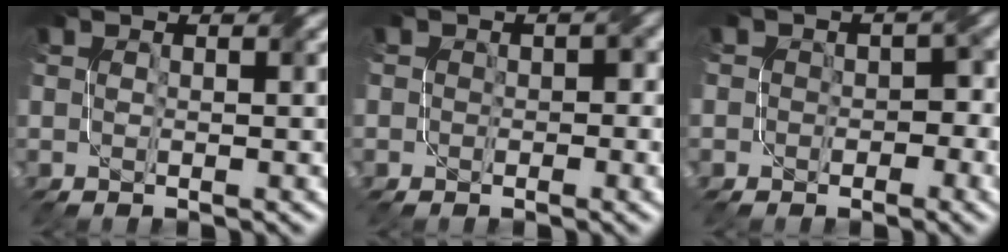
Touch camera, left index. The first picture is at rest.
{"total": 2.4, "force": [-0.5, 1.9, 1.4], "torque": [-0.002, 0.002, -0.002]}
{"total": 3.2, "force": [-0.8, 2.7, 1.6], "torque": [0.013, 0.004, -0.010]}